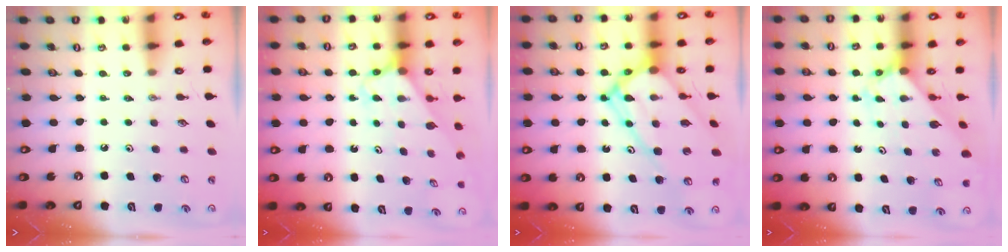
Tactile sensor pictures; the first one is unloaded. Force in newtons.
{"total": 2.7, "press": 2.7, "slide": 0.1}
{"total": 18.9, "press": 18.8, "slide": 1.7}
{"total": 2.0, "press": 2.0, "slide": 0.1}